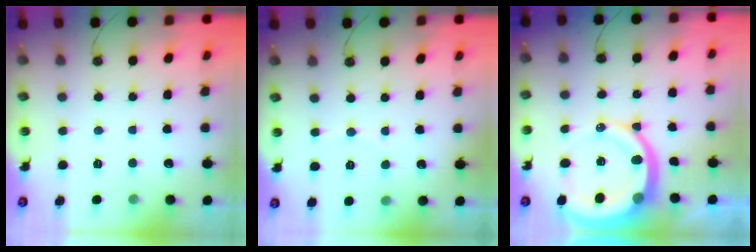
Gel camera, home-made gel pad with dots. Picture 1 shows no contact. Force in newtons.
{"total": 2.6, "press": 2.6, "slide": 0.3}
{"total": 14.4, "press": 14.3, "slide": 1.9}